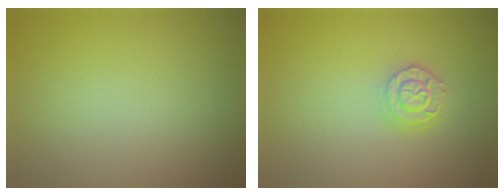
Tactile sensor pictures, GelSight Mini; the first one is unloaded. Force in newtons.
{"total": 2.4, "press": 2.0, "slide": 1.3}